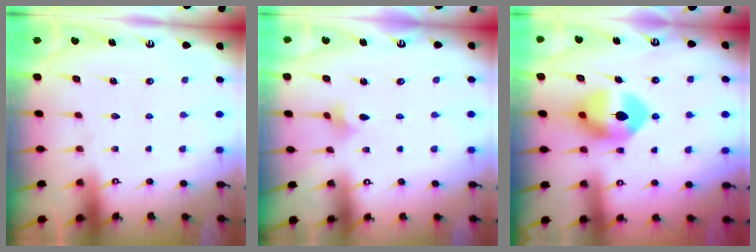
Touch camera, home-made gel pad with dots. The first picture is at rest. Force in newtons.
{"total": 2.3, "press": 2.2, "slide": 0.5}
{"total": 10.7, "press": 10.5, "slide": 1.7}